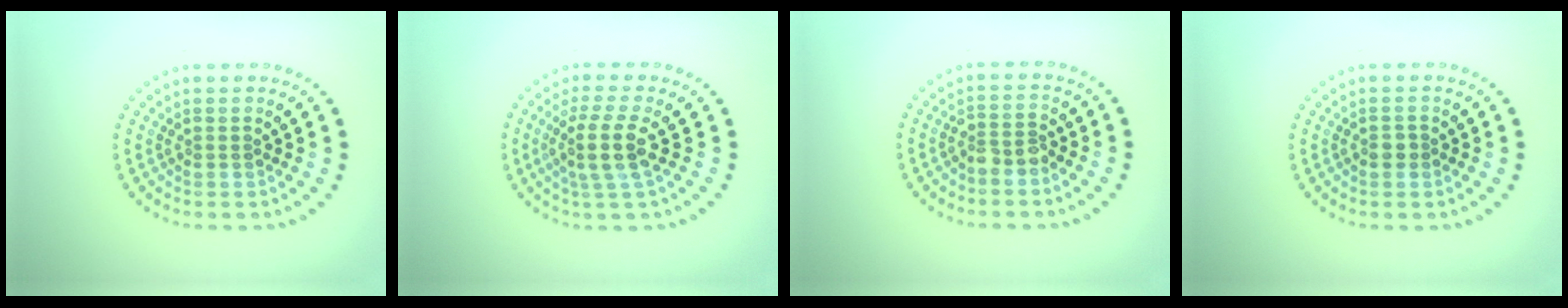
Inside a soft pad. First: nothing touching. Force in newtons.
{"total": 3.6, "press": 3.0, "slide": 1.9}
{"total": 1.8, "press": 1.5, "slide": 1.1}
{"total": 1.1, "press": 1.0, "slide": 0.4}